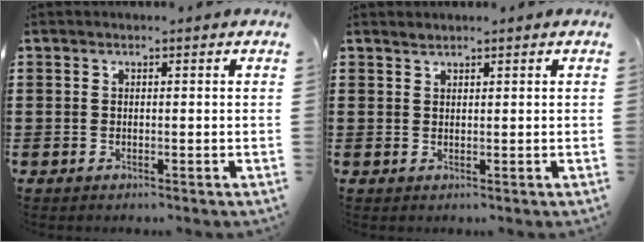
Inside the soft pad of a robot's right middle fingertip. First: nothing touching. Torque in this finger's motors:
{"motor_torque": [0.00, 0.00, 0.00, -0.01]}